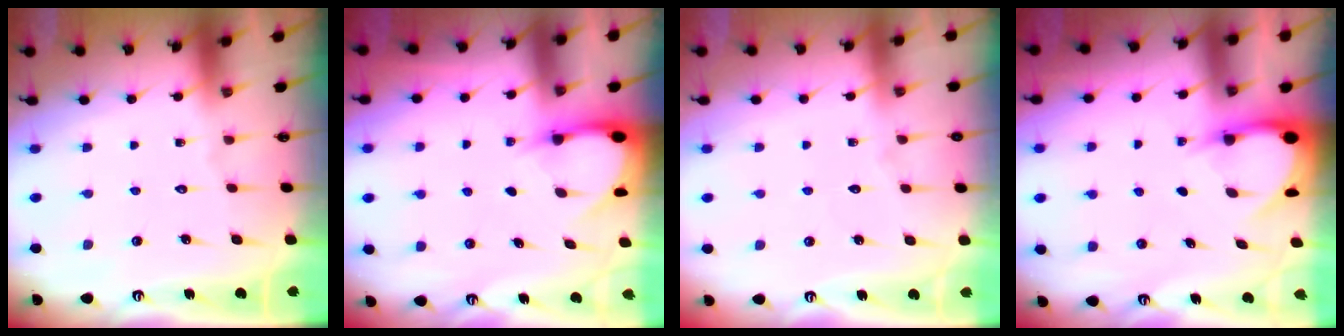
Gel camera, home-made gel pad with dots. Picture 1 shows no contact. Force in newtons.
{"total": 3.2, "press": 3.2, "slide": 0.3}
{"total": 3.7, "press": 3.7, "slide": 0.4}
{"total": 4.2, "press": 4.2, "slide": 0.3}